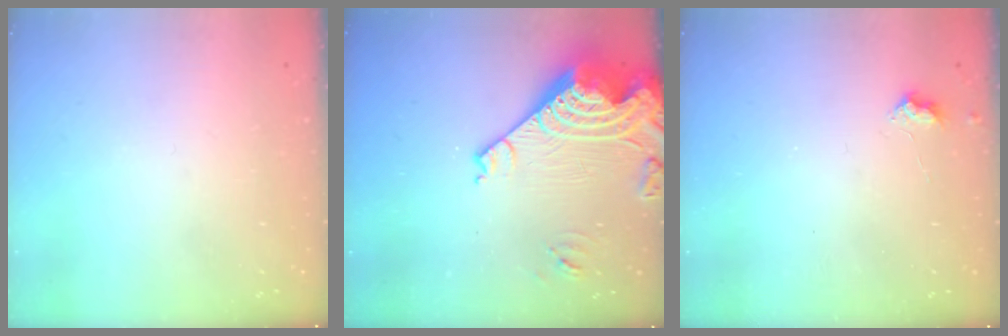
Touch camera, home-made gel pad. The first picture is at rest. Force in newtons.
{"total": 16.2, "press": 16.1, "slide": 1.8}
{"total": 3.2, "press": 3.1, "slide": 0.4}